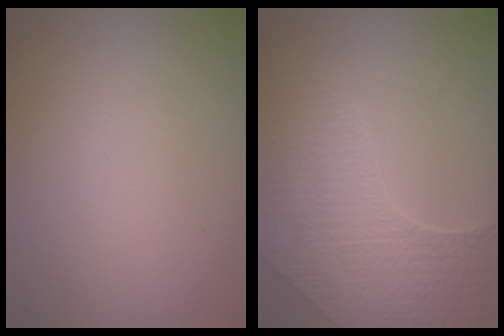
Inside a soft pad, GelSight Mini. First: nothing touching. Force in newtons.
{"total": 8.0, "press": 5.7, "slide": 5.7}